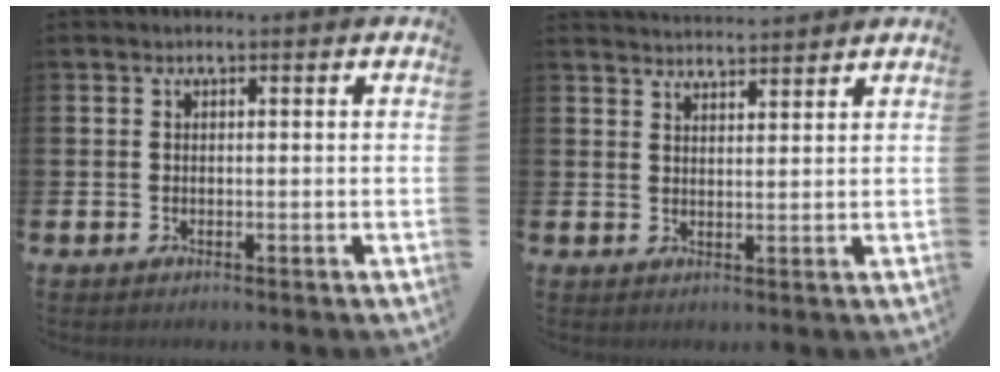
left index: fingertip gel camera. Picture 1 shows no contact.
{"total": 2.7, "force": [2.7, 0.0, 0.0], "torque": [-0.004, -0.014, 0.049]}